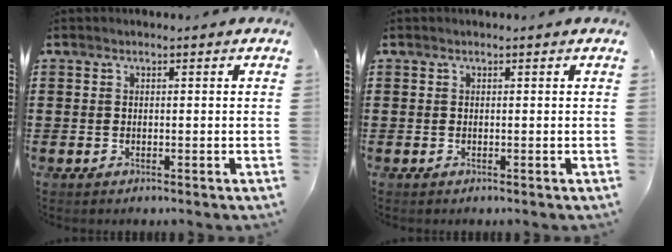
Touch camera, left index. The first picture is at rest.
{"total": 0.0}